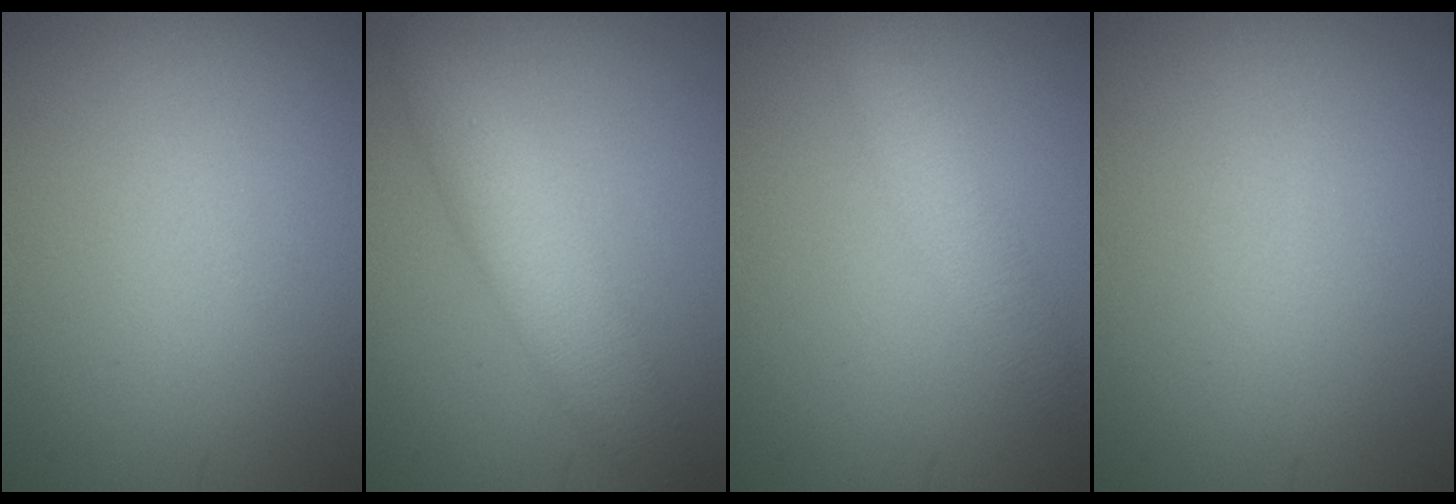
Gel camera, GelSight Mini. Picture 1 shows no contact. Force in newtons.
{"total": 4.1, "press": 4.1, "slide": 0.1}
{"total": 2.3, "press": 2.3, "slide": 0.0}
{"total": 0.0}